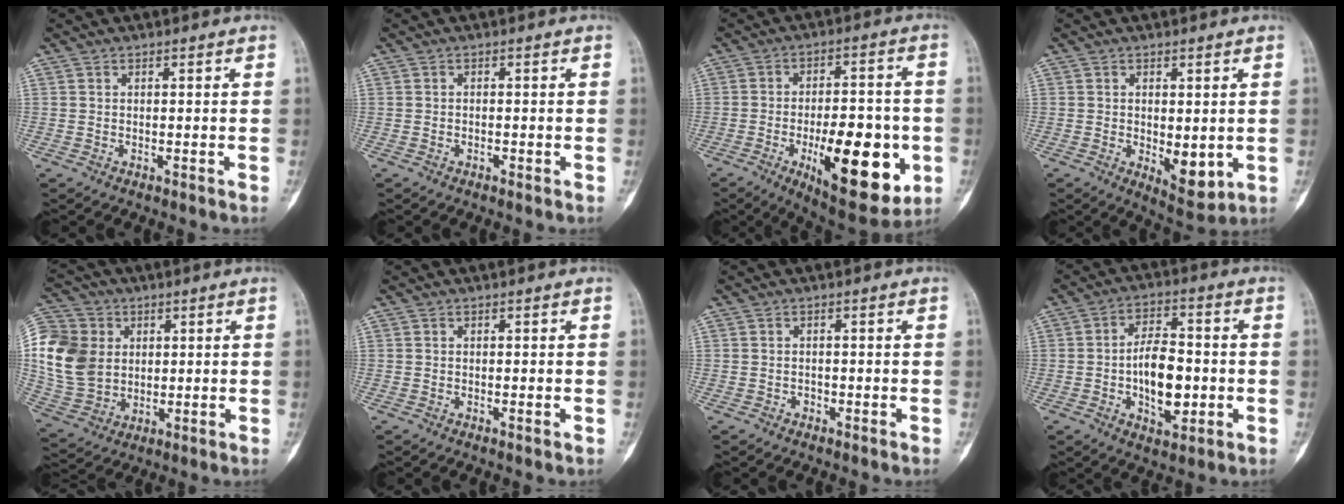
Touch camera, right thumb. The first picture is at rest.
{"total": 0.7, "force": [-0.3, 0.4, 0.4], "torque": [-0.008, 0.002, -0.005]}
{"total": 20.4, "force": [-5.8, 8.5, 17.6], "torque": [-0.227, 0.009, -0.072]}
{"total": 6.7, "force": [-0.8, 3.2, 5.8], "torque": [-0.066, -0.017, 0.002]}
{"total": 16.0, "force": [2.6, 13.2, 8.8], "torque": [-0.169, 0.000, 0.056]}
{"total": 0.5, "force": [-0.1, 0.2, 0.5], "torque": [-0.009, -0.002, -0.001]}
{"total": 0.8, "force": [-0.5, 0.6, 0.2], "torque": [-0.002, 0.003, -0.010]}
{"total": 11.3, "force": [-1.6, 6.2, 9.3], "torque": [-0.128, 0.015, -0.025]}